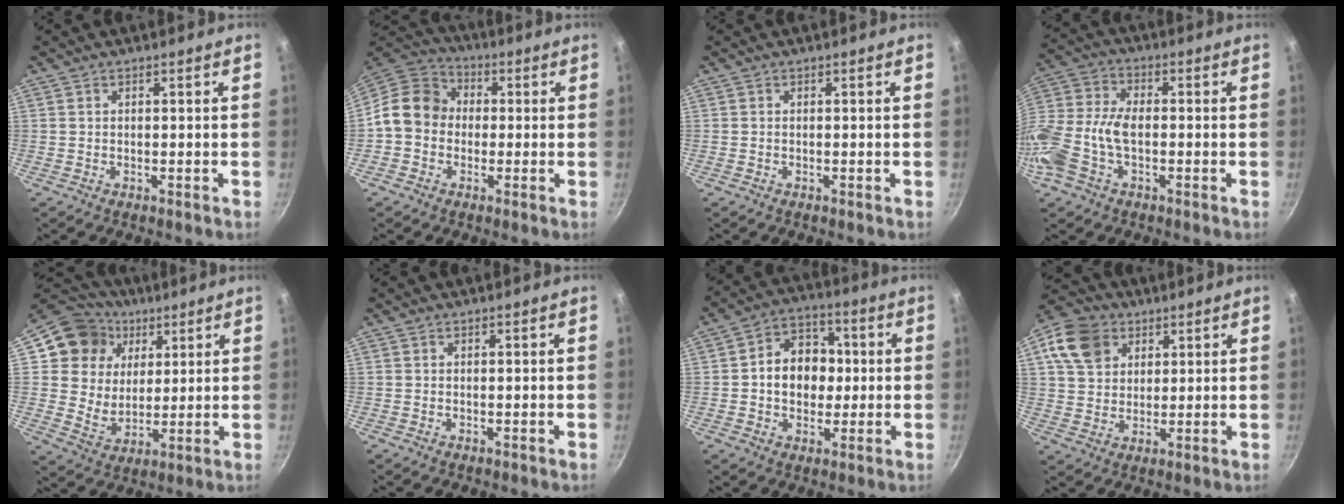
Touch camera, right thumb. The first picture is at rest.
{"total": 11.6, "force": [-0.5, 10.0, 6.0], "torque": [-0.073, 0.030, -0.034]}
{"total": 0.0}
{"total": 14.8, "force": [-3.4, 9.0, 11.2], "torque": [-0.240, 0.025, -0.082]}
{"total": 14.0, "force": [5.5, 11.9, 4.8], "torque": [-0.047, -0.004, 0.094]}
{"total": 0.0}
{"total": 11.3, "force": [0.3, 8.9, 6.9], "torque": [-0.070, 0.016, -0.006]}
{"total": 11.4, "force": [4.9, 8.7, 5.3], "torque": [-0.074, 0.000, 0.082]}